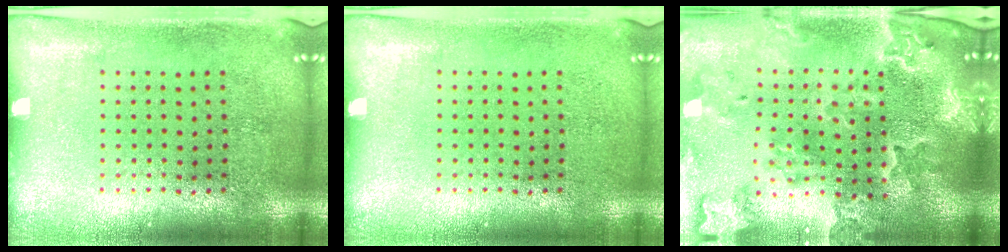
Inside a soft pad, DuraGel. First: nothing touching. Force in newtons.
{"total": 0.0}
{"total": 3.4, "press": 3.1, "slide": 1.4}